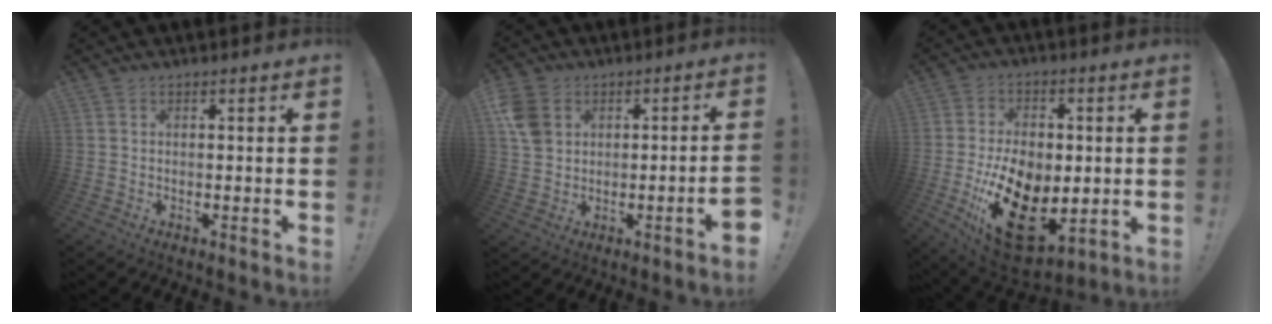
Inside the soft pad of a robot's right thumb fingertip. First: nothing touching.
{"total": 7.9, "force": [0.3, 5.8, 5.4], "torque": [-0.106, 0.013, 0.016]}
{"total": 20.6, "force": [-5.0, 13.5, 14.7], "torque": [-0.259, 0.021, -0.065]}